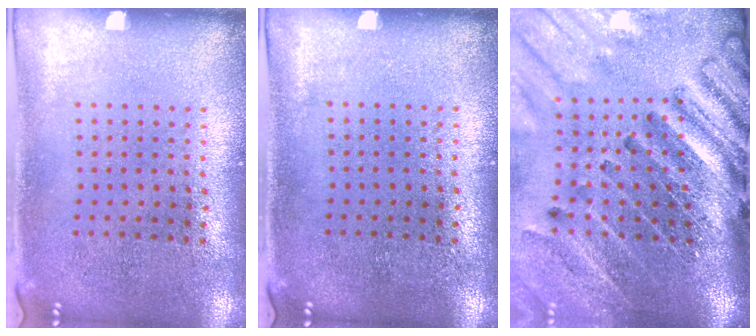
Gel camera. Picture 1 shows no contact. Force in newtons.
{"total": 0.0}
{"total": 4.7, "press": 3.3, "slide": 3.3}